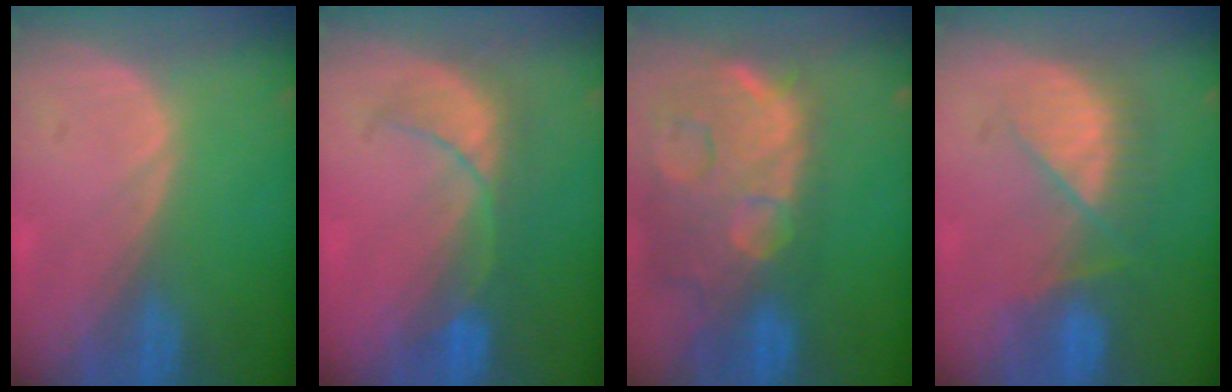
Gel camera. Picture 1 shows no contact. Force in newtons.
{"total": 5.9, "press": 5.9, "slide": 0.8}
{"total": 14.9, "press": 12.0, "slide": 8.9}
{"total": 7.2, "press": 7.0, "slide": 1.7}